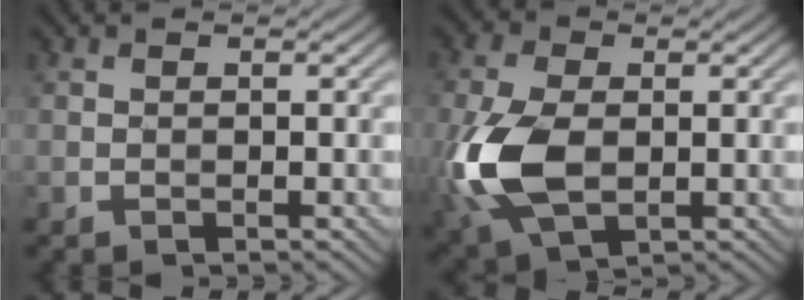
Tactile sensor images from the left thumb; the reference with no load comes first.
{"total": 11.0, "force": [-1.5, 6.7, 8.7], "torque": [-0.237, -0.010, -0.031]}